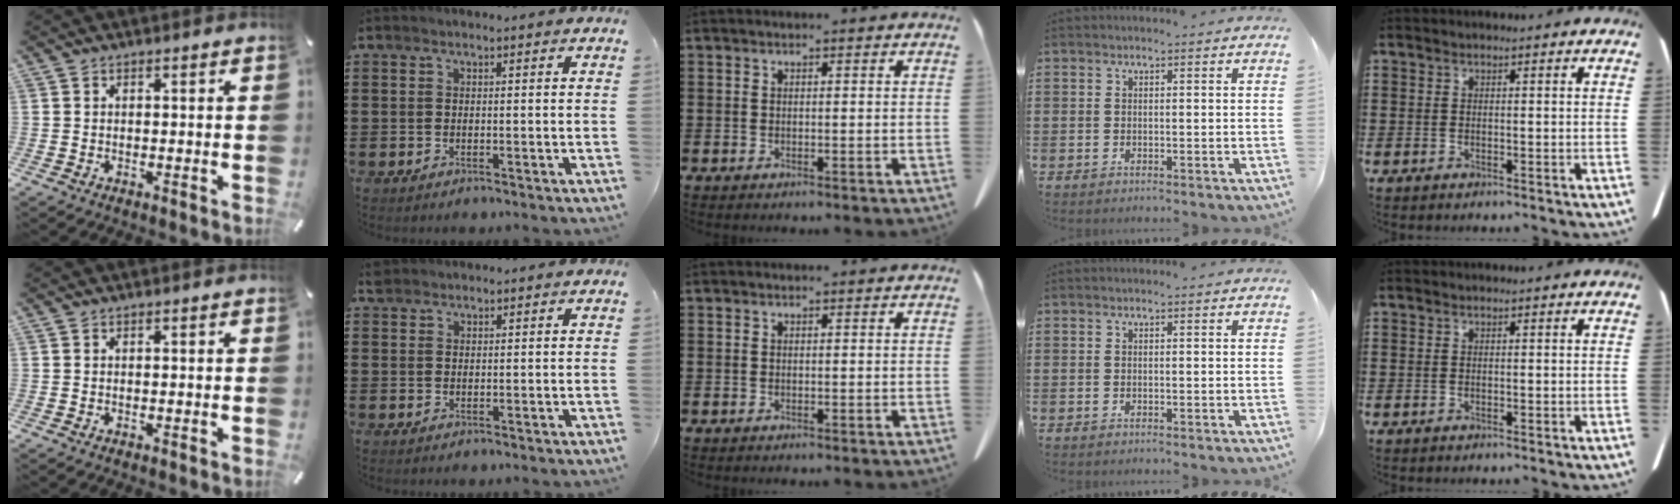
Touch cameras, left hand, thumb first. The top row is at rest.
{"index": {"total": 1.6, "force": [1.4, 0.7, 0.3], "torque": [-0.010, 0.004, 0.028]}}